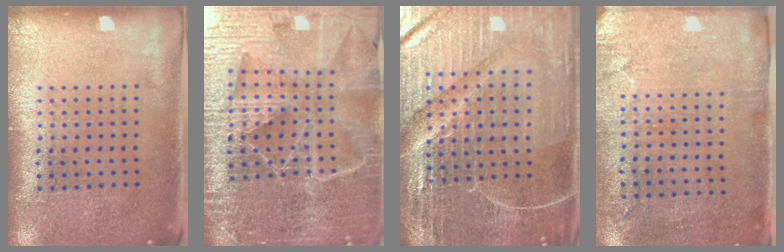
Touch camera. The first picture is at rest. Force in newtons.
{"total": 6.5, "press": 5.5, "slide": 3.3}
{"total": 5.6, "press": 5.2, "slide": 2.0}
{"total": 2.9, "press": 2.3, "slide": 1.7}